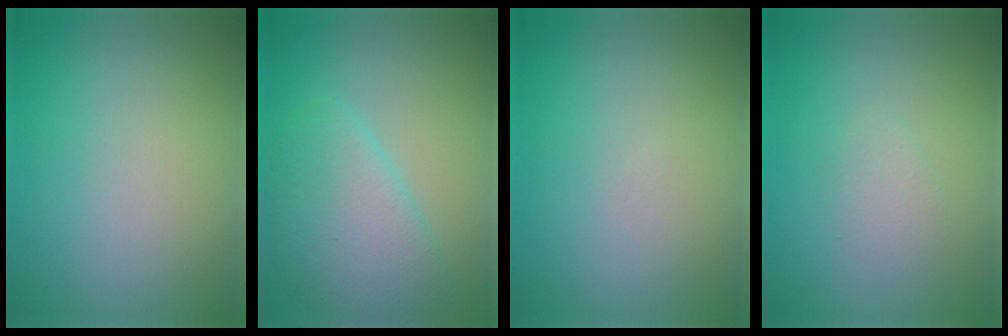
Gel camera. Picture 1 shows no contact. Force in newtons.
{"total": 5.0, "press": 5.0, "slide": 0.2}
{"total": 0.0}
{"total": 1.1, "press": 1.1, "slide": 0.1}